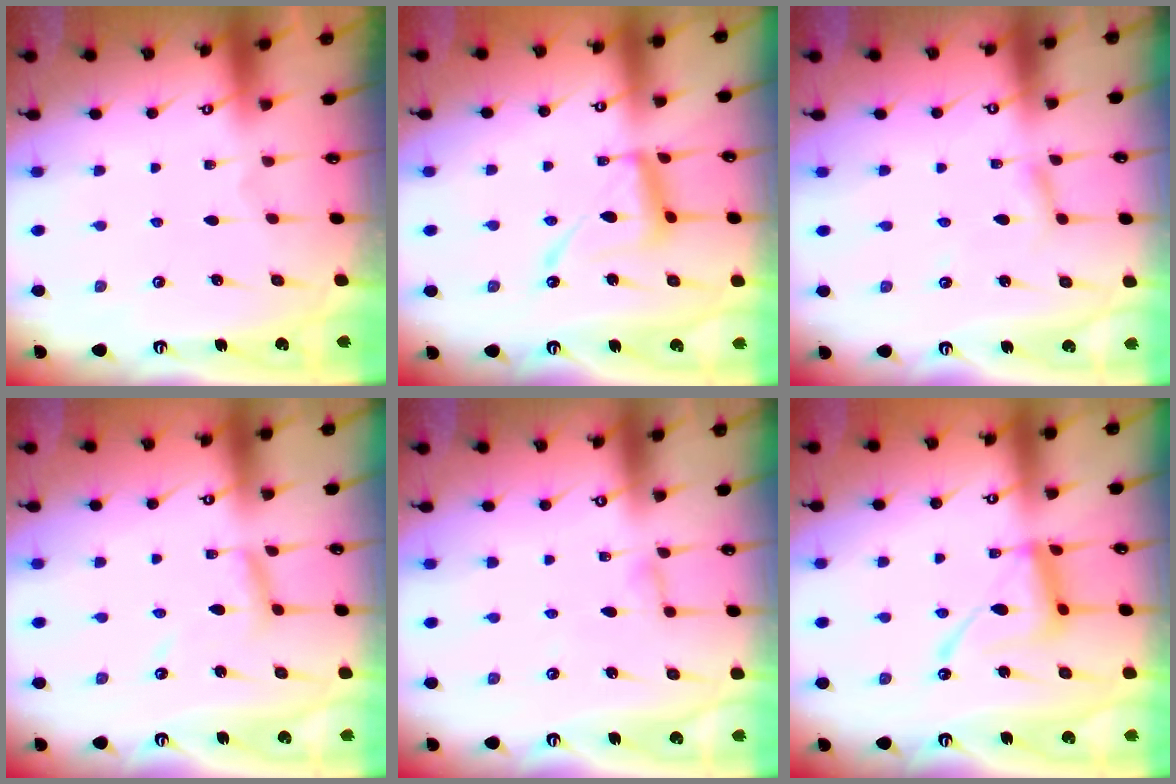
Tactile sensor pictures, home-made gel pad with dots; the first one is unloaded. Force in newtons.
{"total": 13.2, "press": 13.2, "slide": 1.0}
{"total": 2.1, "press": 2.1, "slide": 0.2}
{"total": 6.8, "press": 6.8, "slide": 0.4}
{"total": 3.0, "press": 3.0, "slide": 0.3}
{"total": 13.8, "press": 13.7, "slide": 1.2}